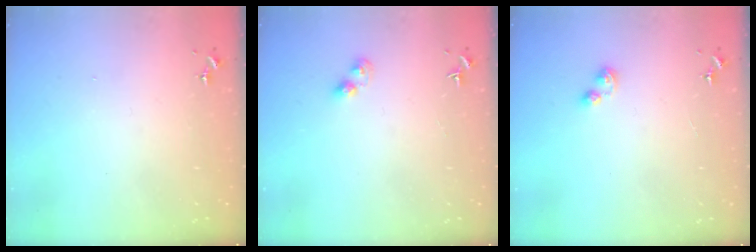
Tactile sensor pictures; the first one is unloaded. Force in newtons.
{"total": 3.9, "press": 3.9, "slide": 0.4}
{"total": 4.8, "press": 4.8, "slide": 0.5}